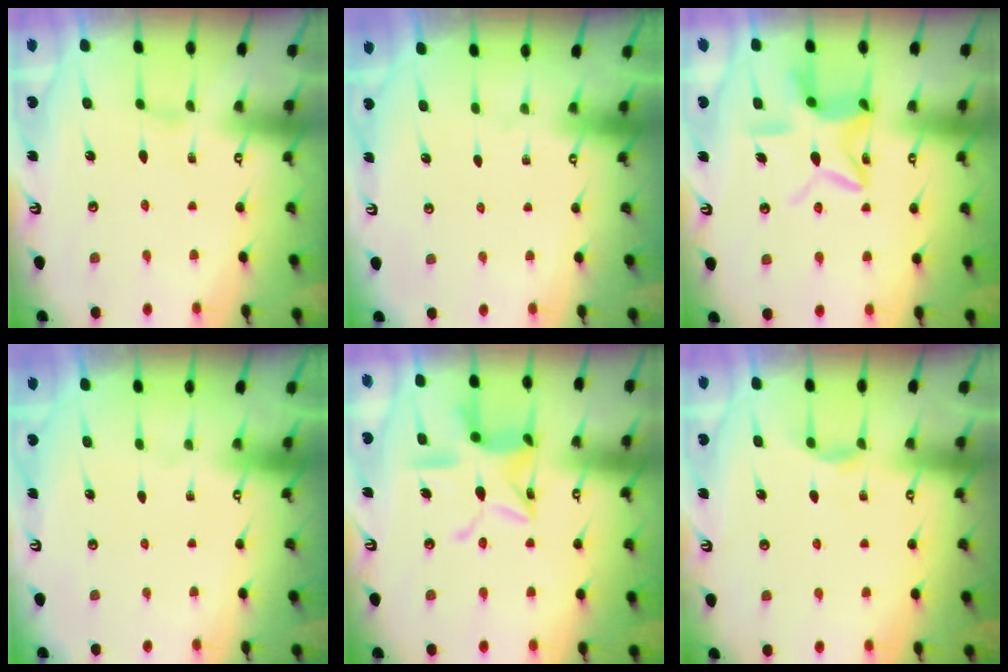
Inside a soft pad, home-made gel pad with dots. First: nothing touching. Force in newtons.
{"total": 0.0}
{"total": 12.5, "press": 12.5, "slide": 1.0}
{"total": 0.0}
{"total": 13.7, "press": 13.7, "slide": 1.2}
{"total": 5.2, "press": 5.2, "slide": 0.6}